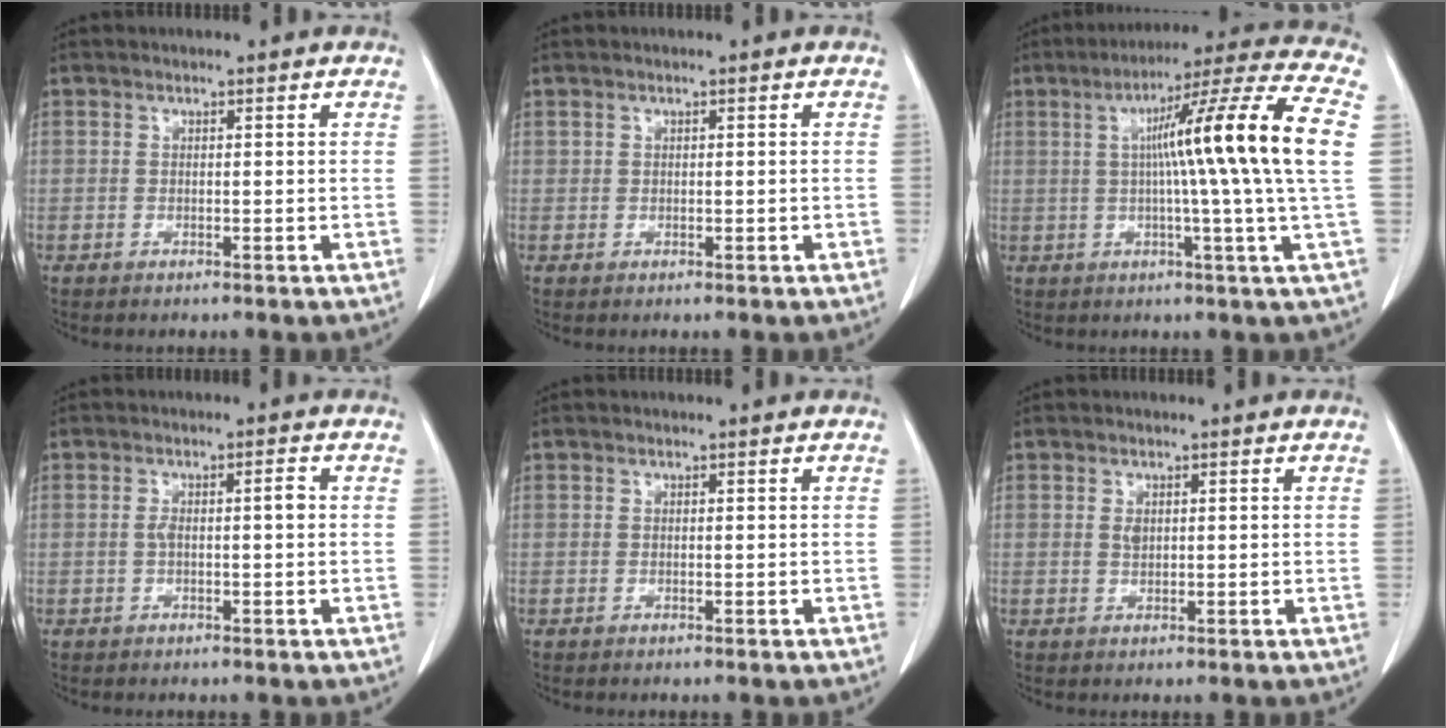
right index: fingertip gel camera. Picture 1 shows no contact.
{"total": 0.0}
{"total": 17.4, "force": [2.0, -2.4, 17.1], "torque": [-0.249, 0.008, 0.018]}
{"total": 2.7, "force": [-0.2, 0.5, 2.7], "torque": [-0.049, 0.010, -0.001]}
{"total": 0.0}
{"total": 1.0, "force": [0.2, 0.5, 0.8], "torque": [-0.016, 0.000, 0.005]}